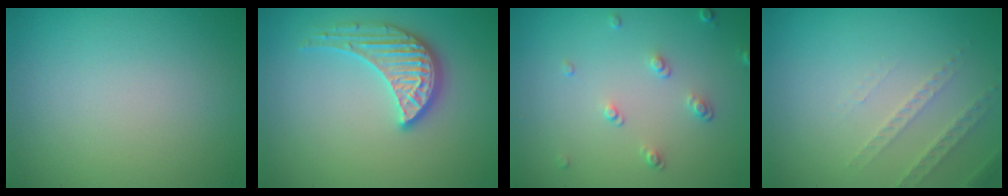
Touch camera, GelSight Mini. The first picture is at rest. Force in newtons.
{"total": 3.7, "press": 3.3, "slide": 1.7}
{"total": 1.5, "press": 1.0, "slide": 1.1}
{"total": 1.9, "press": 1.8, "slide": 0.6}